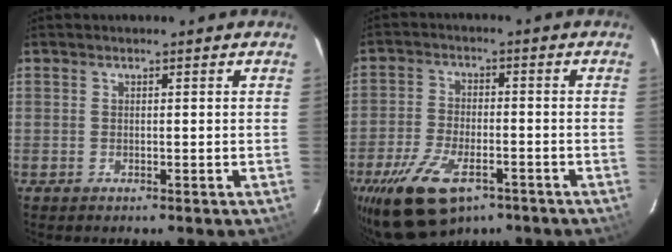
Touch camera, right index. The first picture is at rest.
{"total": 12.9, "force": [-8.0, 6.1, 7.9], "torque": [-0.176, -0.021, -0.143]}